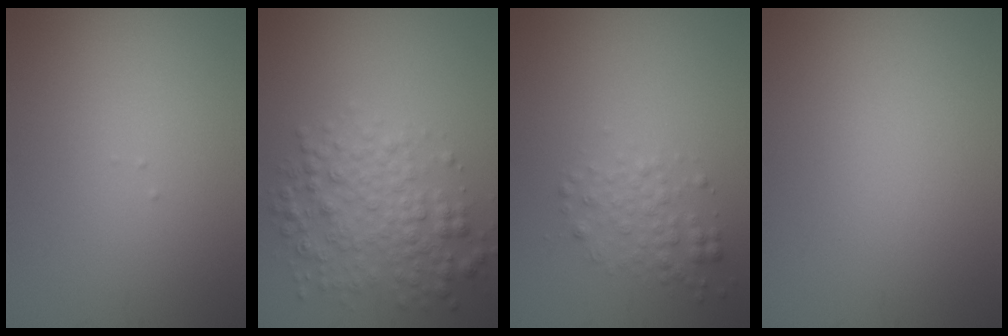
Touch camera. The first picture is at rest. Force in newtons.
{"total": 4.4, "press": 4.4, "slide": 0.1}
{"total": 2.2, "press": 2.2, "slide": 0.1}
{"total": 0.0}